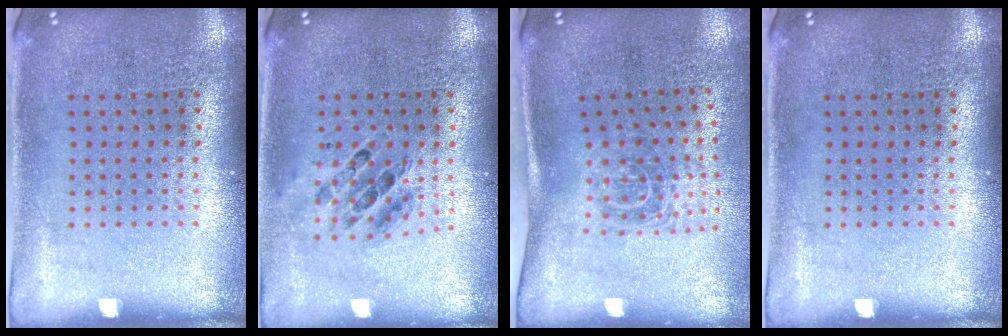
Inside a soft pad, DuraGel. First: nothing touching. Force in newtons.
{"total": 0.7, "press": 0.7, "slide": 0.2}
{"total": 1.8, "press": 1.2, "slide": 1.3}
{"total": 0.0}